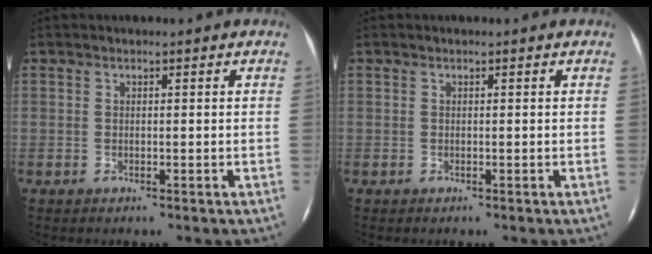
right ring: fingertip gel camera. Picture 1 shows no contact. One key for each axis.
{"total": 0.0}